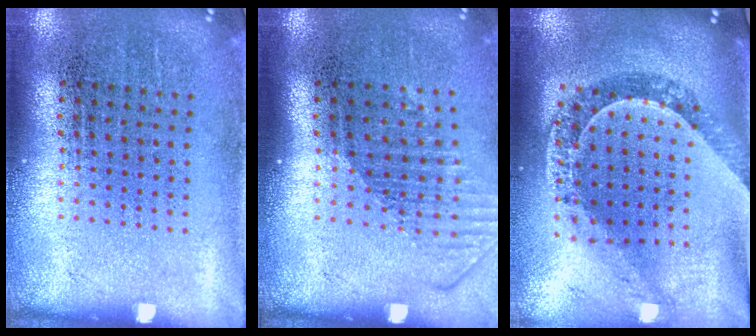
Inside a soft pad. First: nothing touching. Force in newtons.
{"total": 1.6, "press": 1.1, "slide": 1.1}
{"total": 1.2, "press": 1.1, "slide": 0.3}